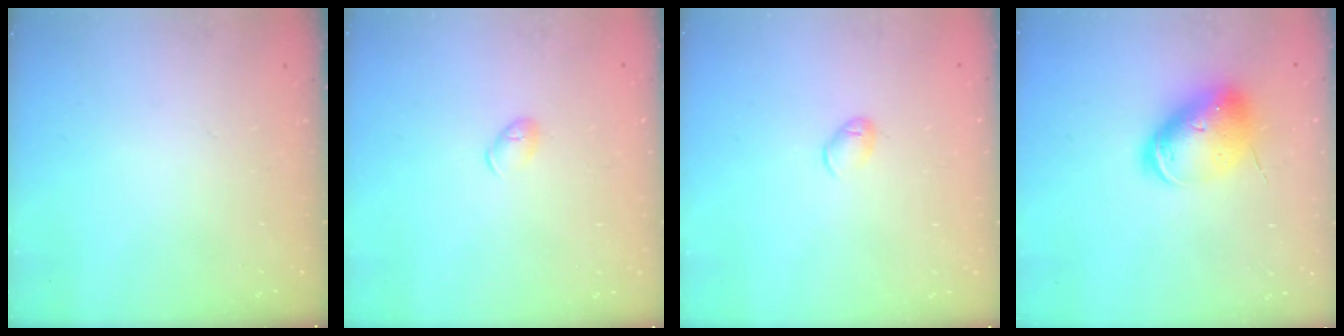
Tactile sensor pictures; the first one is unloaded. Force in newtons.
{"total": 5.8, "press": 5.8, "slide": 0.8}
{"total": 7.0, "press": 6.9, "slide": 0.9}
{"total": 12.8, "press": 12.6, "slide": 2.3}